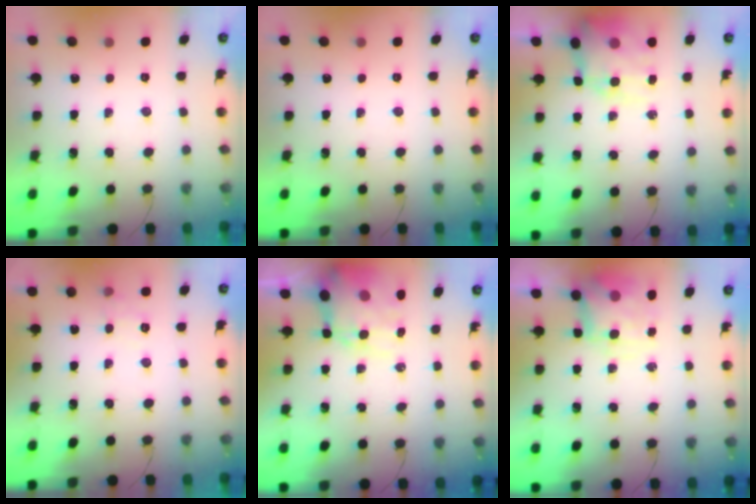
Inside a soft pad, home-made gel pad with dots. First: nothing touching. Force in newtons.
{"total": 0.0}
{"total": 12.0, "press": 11.5, "slide": 3.4}
{"total": 5.0, "press": 4.6, "slide": 1.9}
{"total": 14.6, "press": 14.1, "slide": 3.6}
{"total": 7.6, "press": 7.5, "slide": 1.2}